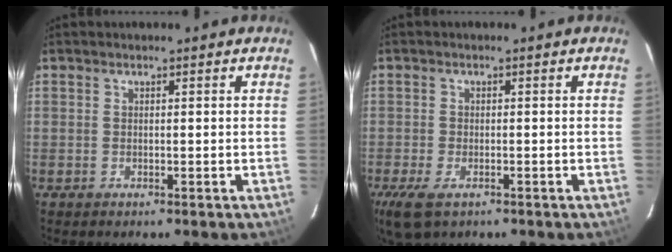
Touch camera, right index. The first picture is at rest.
{"total": 6.1, "force": [-3.4, 3.1, 4.0], "torque": [-0.094, -0.020, -0.062]}